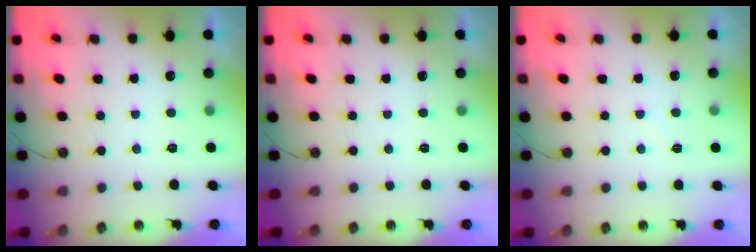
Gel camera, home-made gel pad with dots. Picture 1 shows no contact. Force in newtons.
{"total": 0.0}
{"total": 4.6, "press": 4.6, "slide": 0.6}